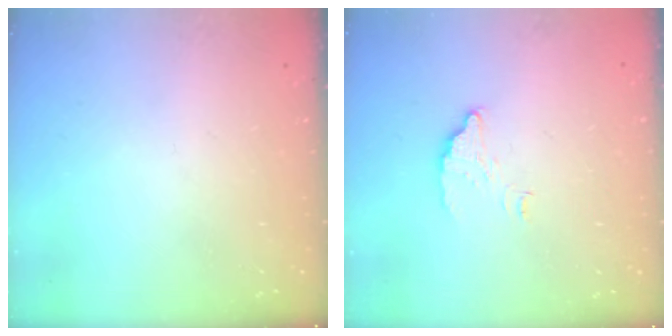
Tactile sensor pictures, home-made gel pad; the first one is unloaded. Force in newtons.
{"total": 3.7, "press": 3.7, "slide": 0.2}